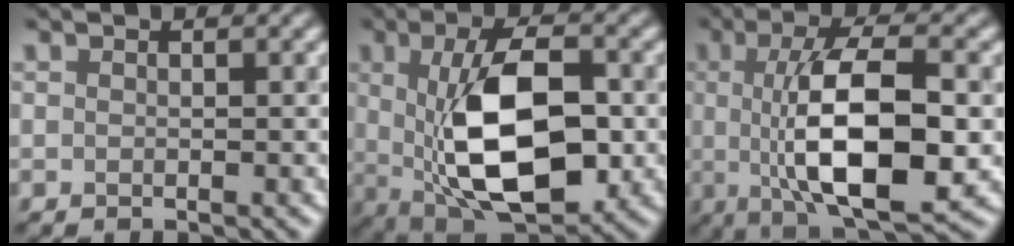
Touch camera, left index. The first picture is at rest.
{"total": 12.1, "force": [-0.2, 5.9, 10.5], "torque": [-0.171, -0.009, 0.003]}
{"total": 11.0, "force": [-0.6, 3.8, 10.4], "torque": [-0.166, -0.002, -0.009]}